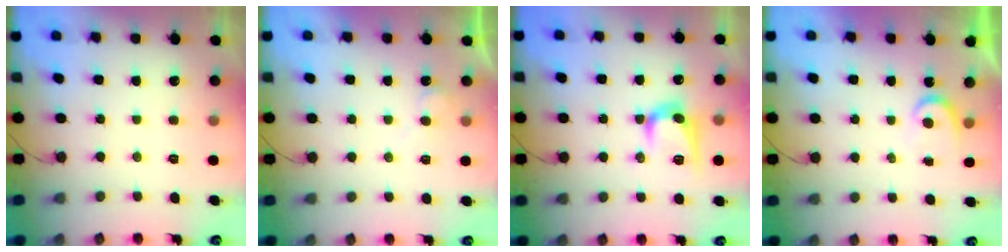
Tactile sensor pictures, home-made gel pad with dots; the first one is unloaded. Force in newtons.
{"total": 5.9, "press": 5.9, "slide": 0.5}
{"total": 10.2, "press": 10.2, "slide": 0.5}
{"total": 3.4, "press": 3.4, "slide": 0.4}